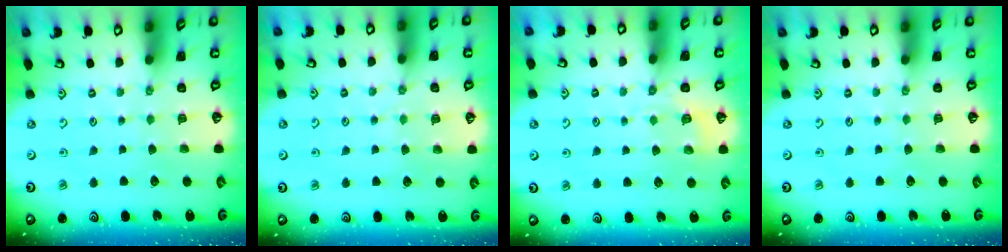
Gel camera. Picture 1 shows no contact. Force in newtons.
{"total": 4.5, "press": 4.5, "slide": 0.6}
{"total": 4.4, "press": 4.1, "slide": 1.7}
{"total": 0.0}